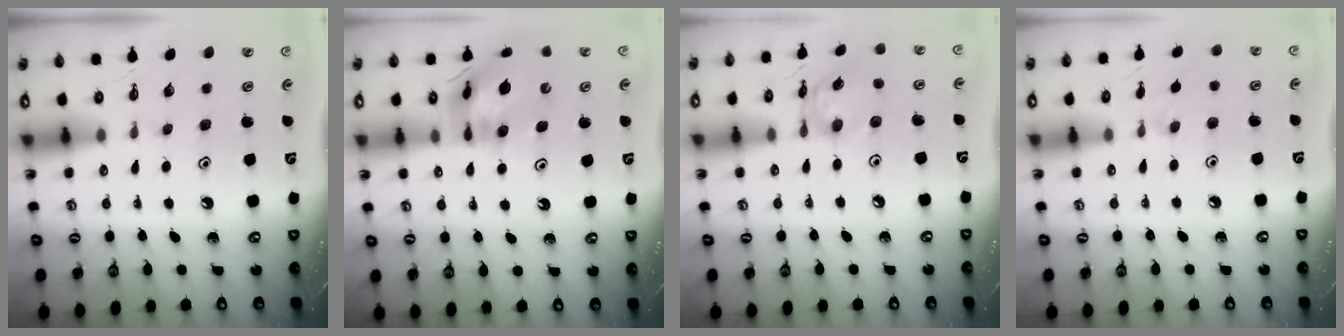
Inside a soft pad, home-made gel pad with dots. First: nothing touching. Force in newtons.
{"total": 14.0, "press": 13.9, "slide": 1.8}
{"total": 11.6, "press": 11.6, "slide": 0.9}
{"total": 2.9, "press": 2.9, "slide": 0.5}